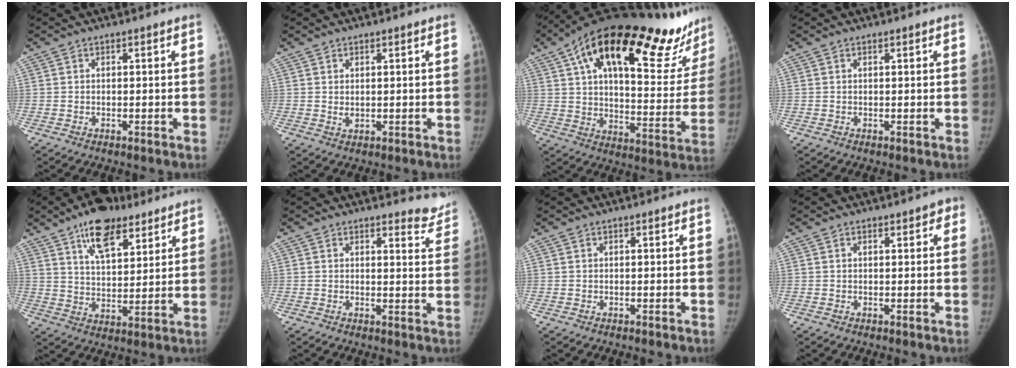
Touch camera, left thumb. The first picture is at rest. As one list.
[{"total": 1.3, "force": [0.5, 0.8, 0.9], "torque": [-0.014, -0.007, 0.014]}, {"total": 36.5, "force": [24.4, 12.9, 23.9], "torque": [-0.321, -0.048, 0.349]}, {"total": 0.0}, {"total": 14.3, "force": [9.0, 6.5, 9.0], "torque": [-0.110, -0.036, 0.146]}, {"total": 6.0, "force": [5.8, 1.4, 0.3], "torque": [0.025, -0.048, 0.048]}, {"total": 0.0}, {"total": 2.1, "force": [1.0, 1.2, 1.3], "torque": [0.001, 0.002, 0.011]}]